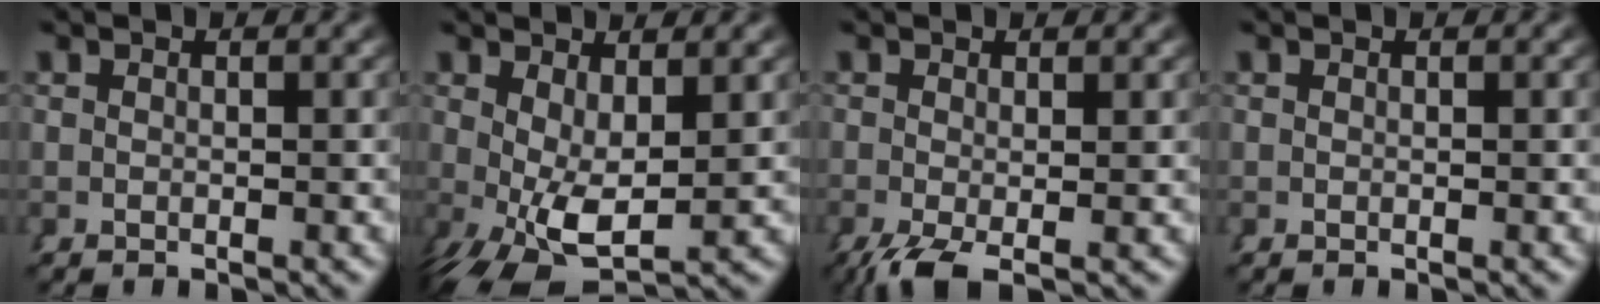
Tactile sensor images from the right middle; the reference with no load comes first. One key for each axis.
{"total": 6.3, "fx": -0.7, "fy": 3.4, "fz": 5.3, "tx": -0.092, "ty": -0.030, "tz": 0.010}
{"total": 3.0, "fx": -1.9, "fy": 1.1, "fz": 2.0, "tx": -0.050, "ty": -0.026, "tz": -0.018}
{"total": 0.0}